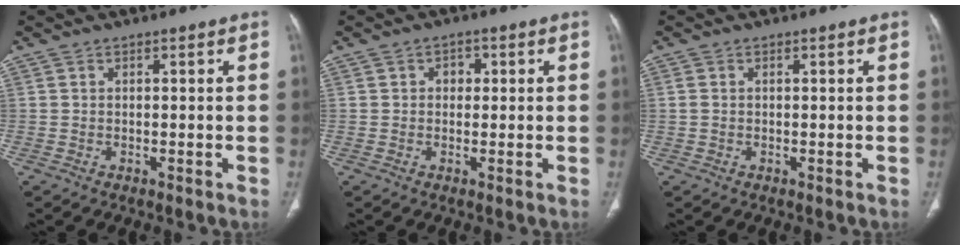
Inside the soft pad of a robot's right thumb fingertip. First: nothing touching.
{"total": 2.2, "force": [0.4, 1.8, 1.2], "torque": [-0.004, 0.004, 0.002]}
{"total": 0.9, "force": [0.1, 0.7, 0.6], "torque": [-0.024, 0.006, 0.004]}